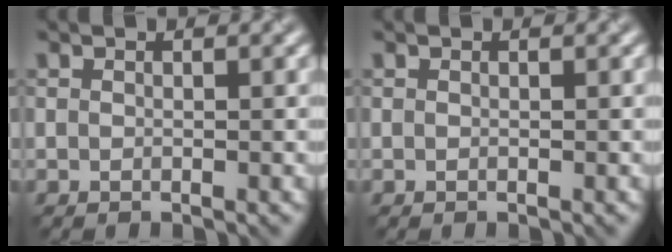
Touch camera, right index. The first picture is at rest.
{"total": 0.0}